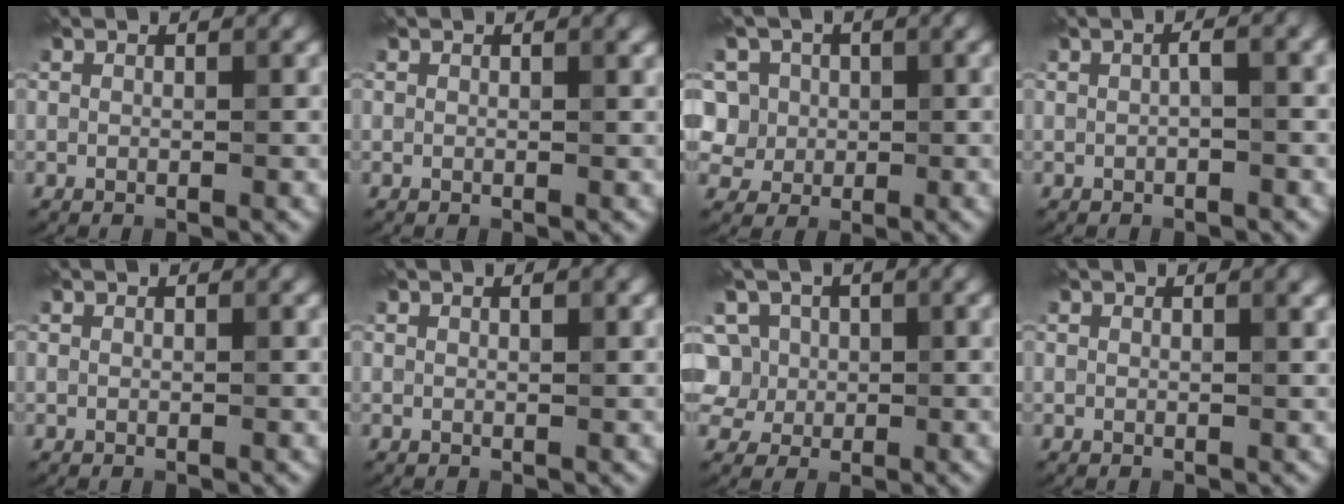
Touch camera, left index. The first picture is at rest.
{"total": 0.6, "force": [0.2, 0.1, 0.5], "torque": [-0.007, 0.001, 0.002]}
{"total": 7.8, "force": [3.0, 6.5, 3.1], "torque": [-0.064, 0.026, 0.024]}
{"total": 1.5, "force": [-0.1, 0.3, 1.5], "torque": [-0.026, 0.007, -0.002]}
{"total": 0.0}
{"total": 0.7, "force": [0.2, 0.2, 0.7], "torque": [-0.010, 0.003, 0.004]}
{"total": 6.2, "force": [1.9, 5.3, 2.5], "torque": [-0.052, 0.030, 0.014]}
{"total": 0.9, "force": [0.3, 0.3, 0.8], "torque": [-0.009, 0.000, 0.003]}